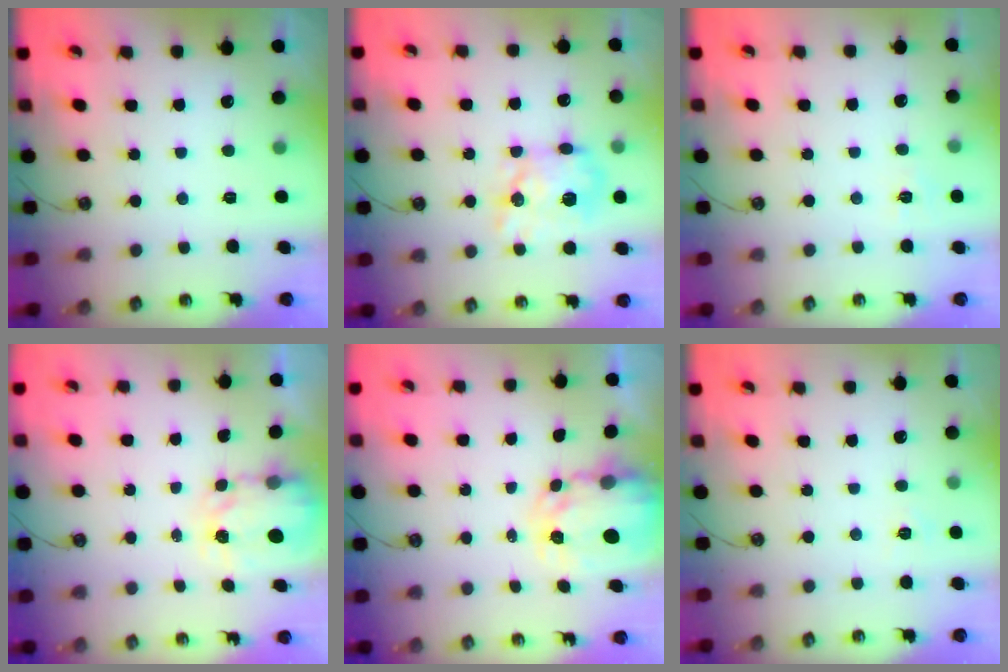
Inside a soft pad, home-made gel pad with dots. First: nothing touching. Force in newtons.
{"total": 14.5, "press": 14.5, "slide": 0.1}
{"total": 3.9, "press": 3.9, "slide": 0.5}
{"total": 3.9, "press": 3.9, "slide": 0.3}
{"total": 5.1, "press": 5.1, "slide": 0.2}
{"total": 4.4, "press": 4.3, "slide": 0.4}